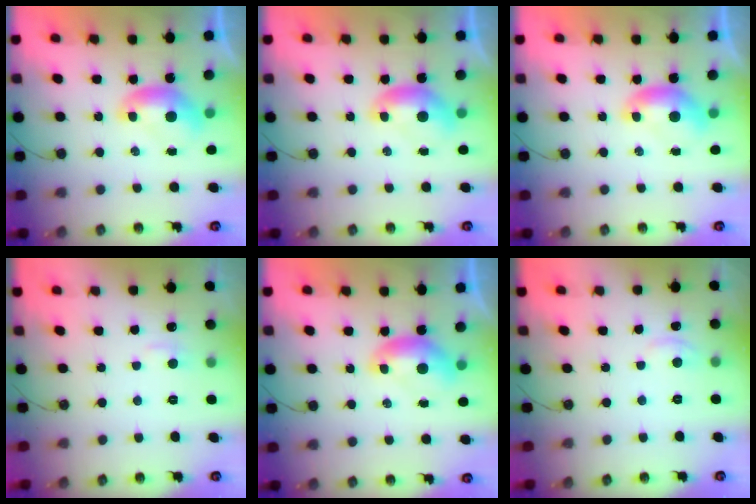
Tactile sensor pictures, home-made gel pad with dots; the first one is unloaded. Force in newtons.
{"total": 0.0}
{"total": 0.0}
{"total": 1.8, "press": 1.7, "slide": 0.6}
{"total": 0.8, "press": 0.8, "slide": 0.2}
{"total": 2.7, "press": 2.6, "slide": 0.5}